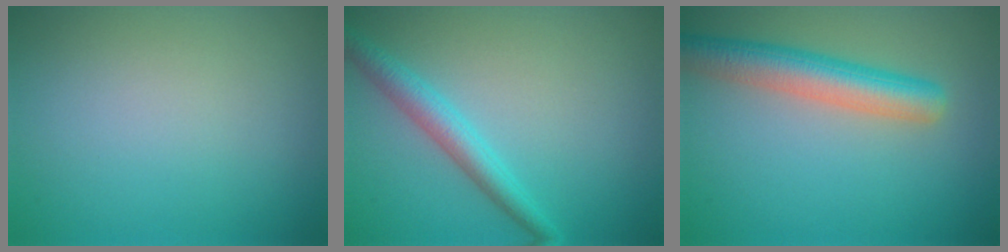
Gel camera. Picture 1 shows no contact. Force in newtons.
{"total": 2.9, "press": 2.9, "slide": 0.1}
{"total": 5.3, "press": 5.3, "slide": 0.2}